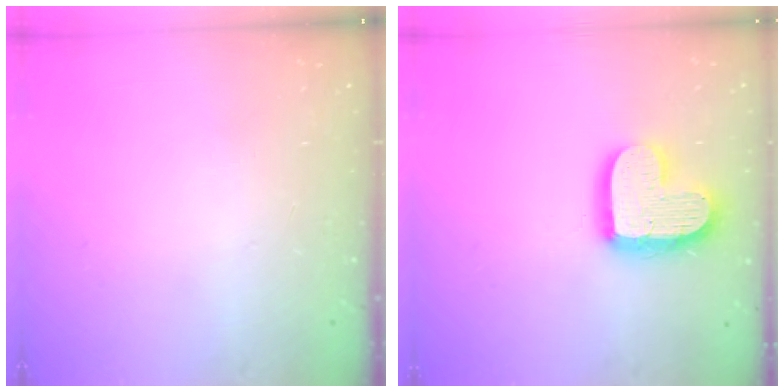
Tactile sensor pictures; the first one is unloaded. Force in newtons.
{"total": 15.6, "press": 15.5, "slide": 1.3}